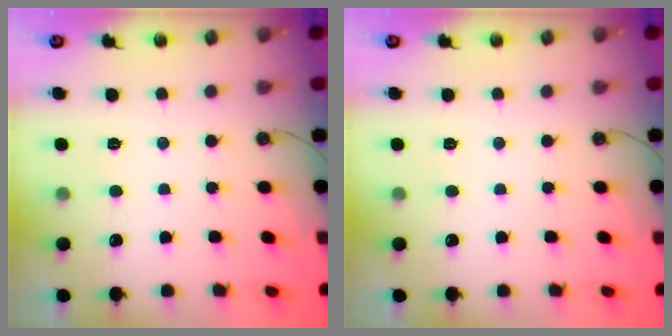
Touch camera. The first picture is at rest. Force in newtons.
{"total": 0.0}